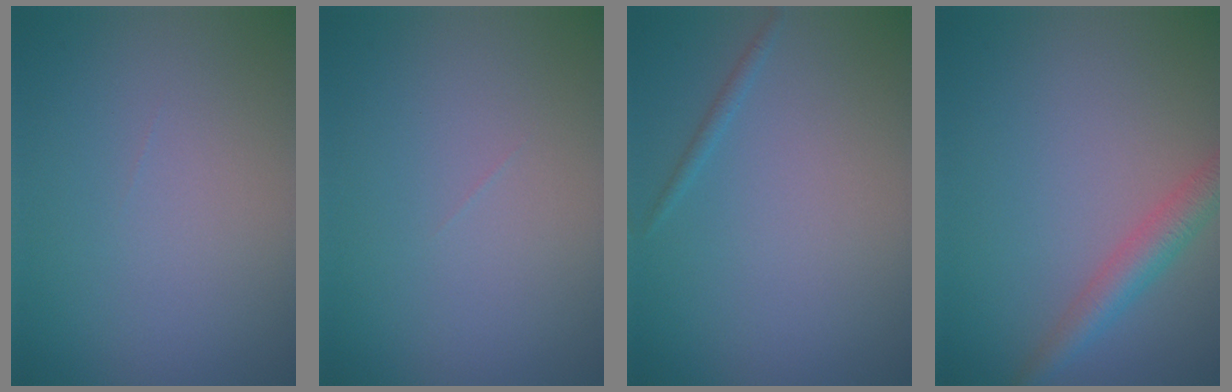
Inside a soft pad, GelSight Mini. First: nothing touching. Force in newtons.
{"total": 0.0}
{"total": 0.6, "press": 0.6, "slide": 0.1}
{"total": 3.0, "press": 3.0, "slide": 0.2}